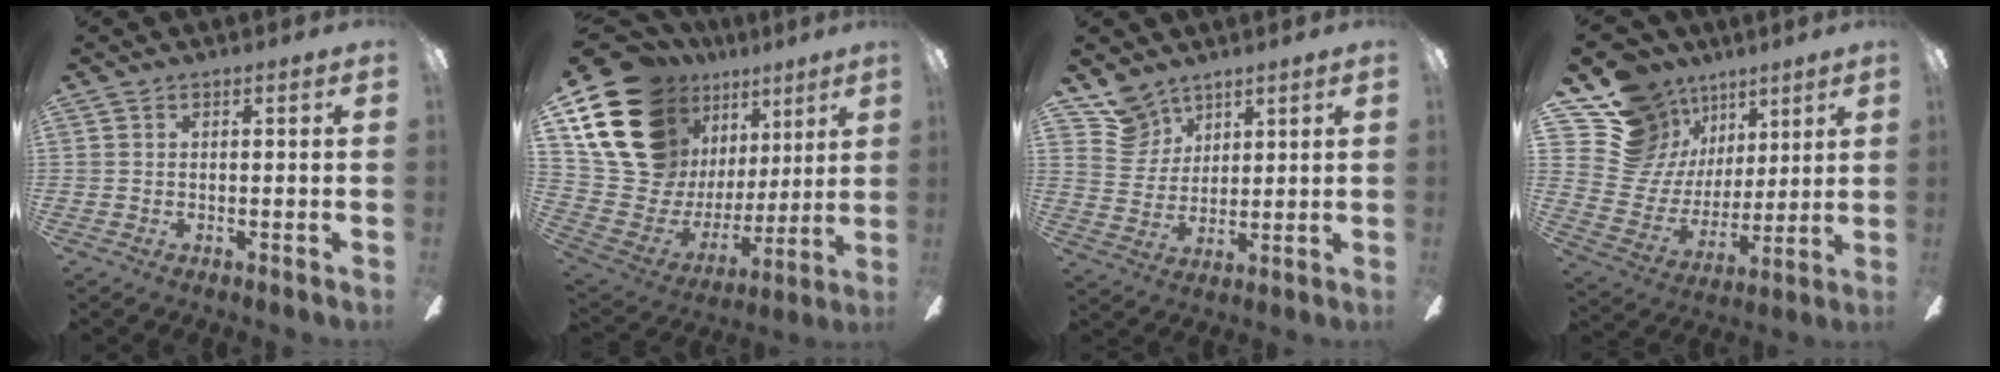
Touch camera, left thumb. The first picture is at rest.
{"total": 20.2, "force": [12.8, 13.0, 8.7], "torque": [-0.179, -0.098, 0.256]}
{"total": 9.5, "force": [7.3, 5.9, 1.2], "torque": [-0.039, -0.039, 0.146]}
{"total": 17.1, "force": [10.1, 12.8, 5.0], "torque": [-0.113, -0.069, 0.200]}